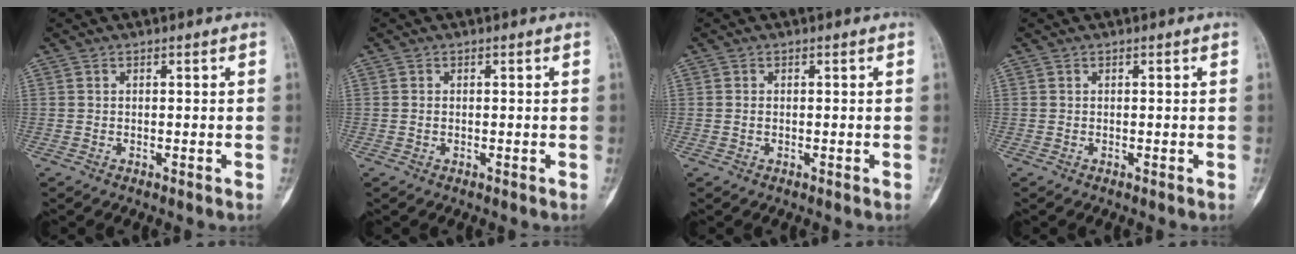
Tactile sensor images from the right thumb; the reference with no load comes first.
{"total": 0.5, "force": [-0.1, 0.4, 0.4], "torque": [-0.009, 0.001, -0.001]}
{"total": 0.7, "force": [-0.1, 0.5, 0.5], "torque": [-0.011, 0.000, -0.002]}
{"total": 0.0}